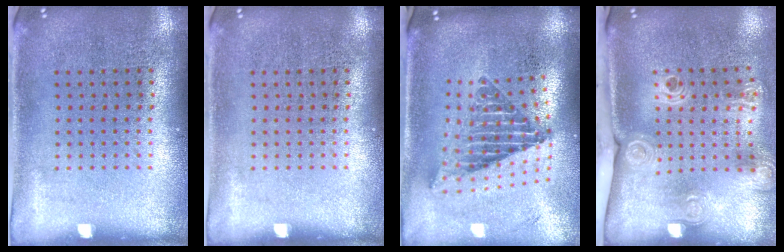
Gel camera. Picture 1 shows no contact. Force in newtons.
{"total": 0.0}
{"total": 2.3, "press": 1.5, "slide": 1.7}
{"total": 2.3, "press": 1.6, "slide": 1.5}